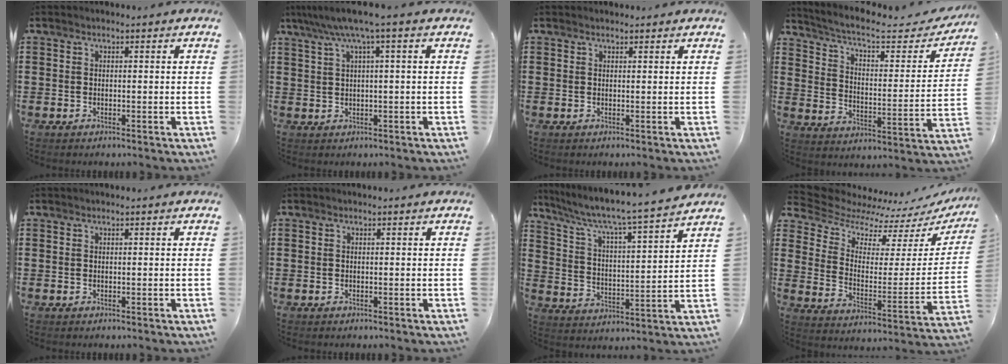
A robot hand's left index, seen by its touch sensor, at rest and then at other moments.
{"total": 4.7, "force": [1.9, -0.3, 4.3], "torque": [-0.086, -0.002, 0.029]}
{"total": 0.7, "force": [0.7, 0.2, 0.1], "torque": [-0.003, 0.002, 0.013]}
{"total": 6.2, "force": [4.8, 1.1, 3.7], "torque": [-0.093, -0.029, 0.077]}
{"total": 0.0}
{"total": 0.0}
{"total": 5.3, "force": [4.6, -0.2, 2.6], "torque": [-0.073, -0.042, 0.065]}
{"total": 7.4, "force": [6.4, 3.1, 1.8], "torque": [-0.068, -0.053, 0.110]}